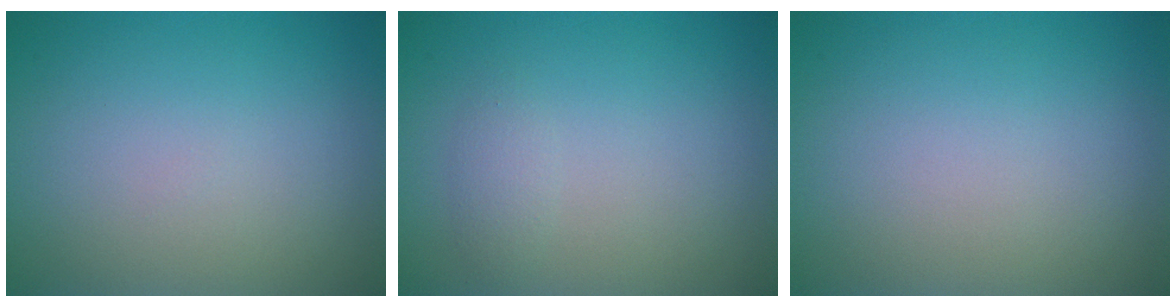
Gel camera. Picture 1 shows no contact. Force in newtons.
{"total": 1.0, "press": 1.0, "slide": 0.0}
{"total": 0.0}